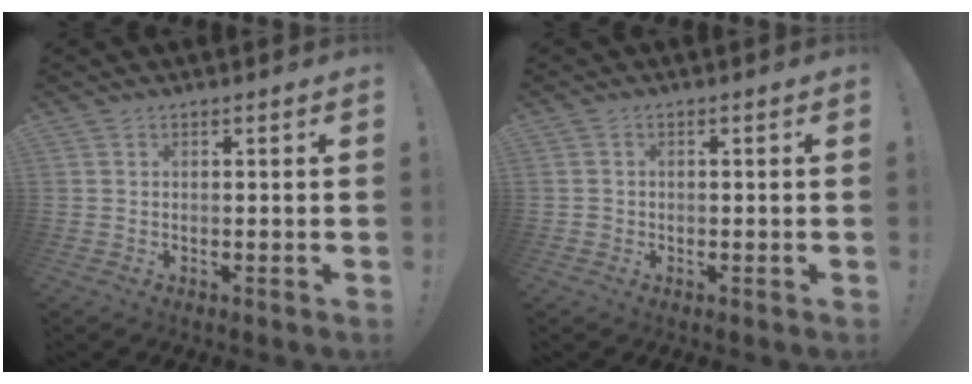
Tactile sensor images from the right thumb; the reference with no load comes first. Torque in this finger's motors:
{"motor_torque": [-0.10, 0.01, -0.04, 0.10, 0.07]}